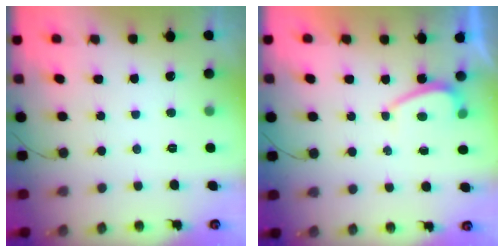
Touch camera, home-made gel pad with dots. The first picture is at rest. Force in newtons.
{"total": 0.6, "press": 0.3, "slide": 0.5}